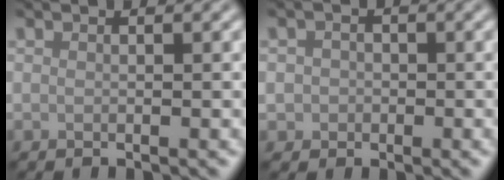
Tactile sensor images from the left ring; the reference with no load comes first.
{"total": 1.6, "force": [-0.2, 1.5, 0.3], "torque": [0.012, -0.004, -0.006]}